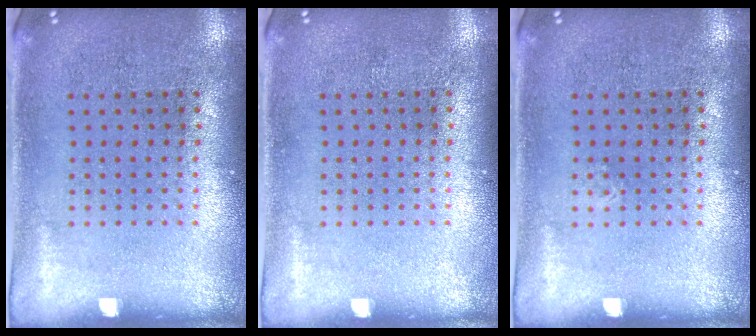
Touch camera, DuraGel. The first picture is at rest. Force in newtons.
{"total": 0.0}
{"total": 0.0}